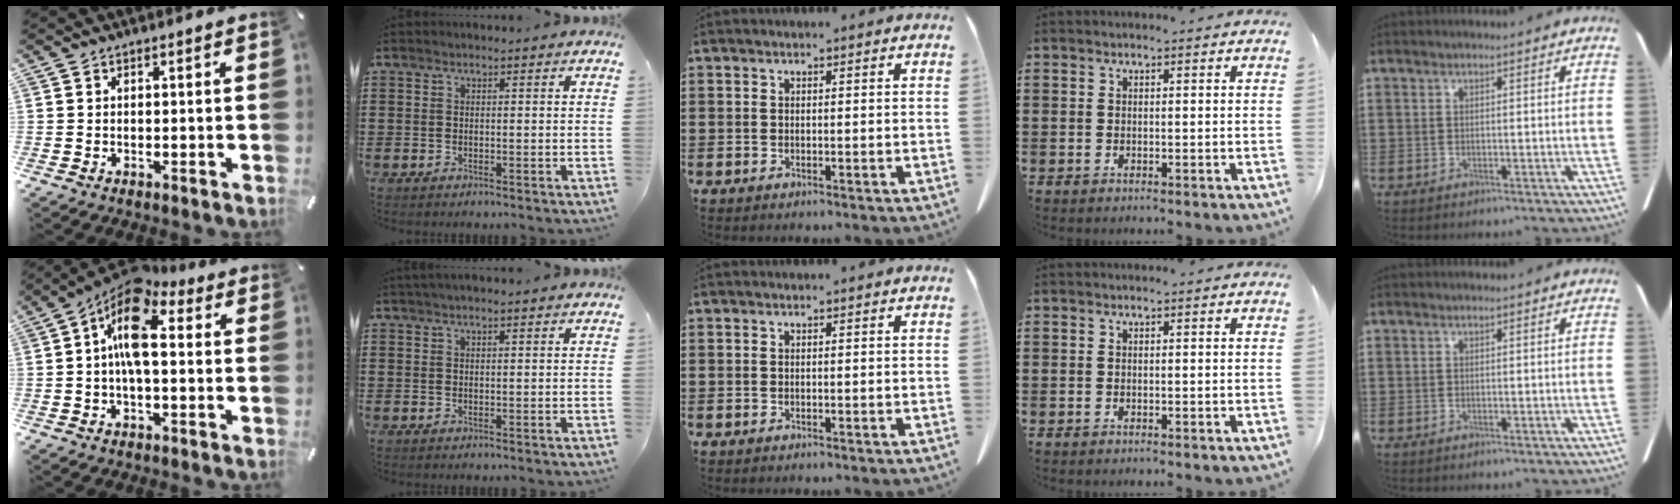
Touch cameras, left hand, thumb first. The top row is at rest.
{"thumb": {"total": 12.8, "force": [2.5, 6.2, 10.9], "torque": [-0.202, -0.022, 0.041]}, "index": {"total": 1.4, "force": [1.1, 0.1, 0.8], "torque": [-0.016, 0.002, 0.019]}}